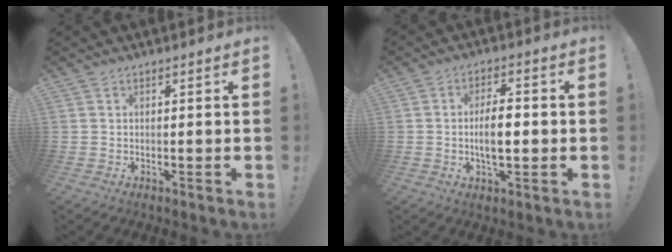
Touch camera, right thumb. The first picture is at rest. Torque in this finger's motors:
{"motor_torque": [1.01, 1.52, 0.83, -0.71, 0.02]}